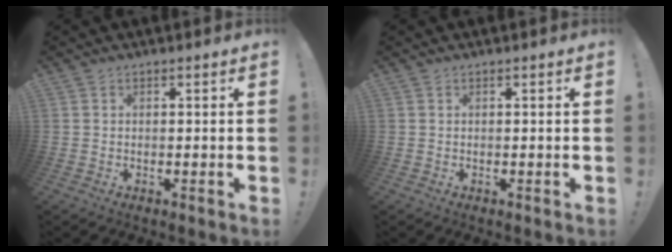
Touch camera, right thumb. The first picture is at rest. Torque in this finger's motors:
{"motor_torque": [0.00, 0.00, 0.00, 0.00, 0.00]}